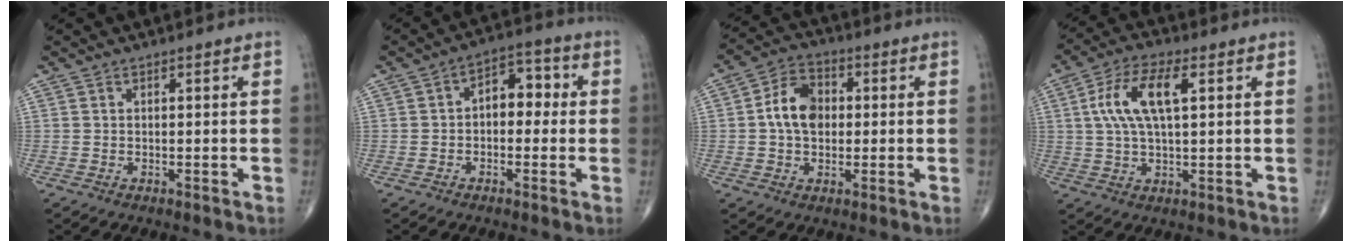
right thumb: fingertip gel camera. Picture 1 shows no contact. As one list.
[{"total": 7.0, "force": [0.1, 4.5, 5.3], "torque": [-0.045, 0.028, -0.012]}, {"total": 8.9, "force": [0.5, 6.3, 6.3], "torque": [-0.094, 0.018, 0.001]}, {"total": 10.9, "force": [2.7, 4.4, 9.7], "torque": [-0.199, 0.014, 0.049]}]